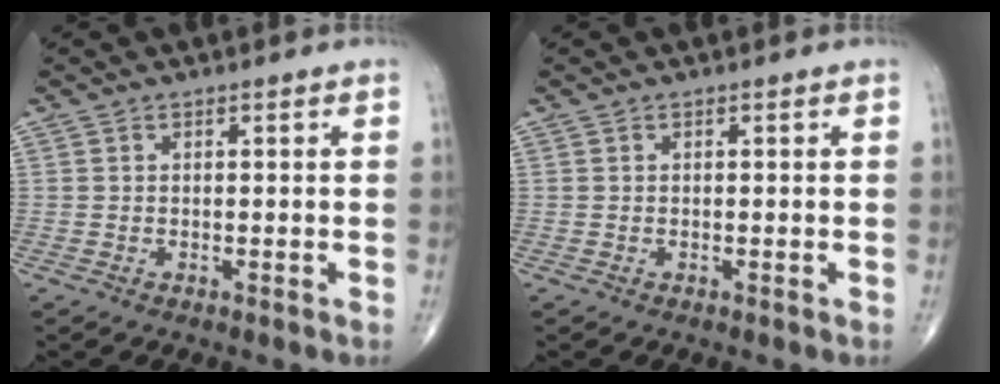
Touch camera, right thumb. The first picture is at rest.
{"total": 0.0}